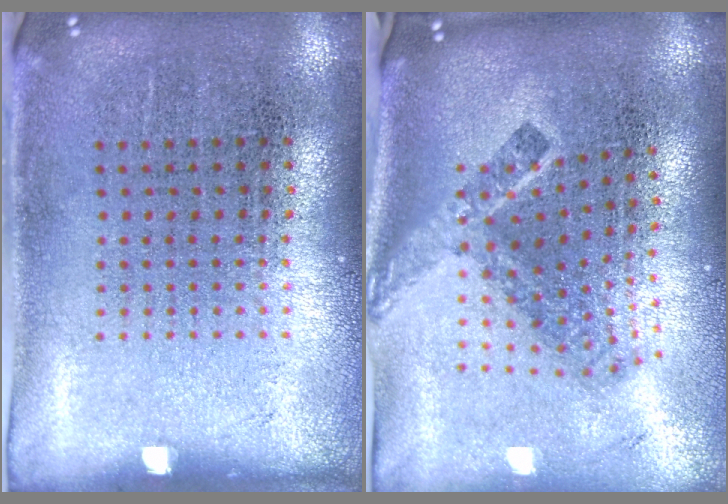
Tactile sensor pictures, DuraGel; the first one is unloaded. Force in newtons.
{"total": 2.5, "press": 1.6, "slide": 1.9}